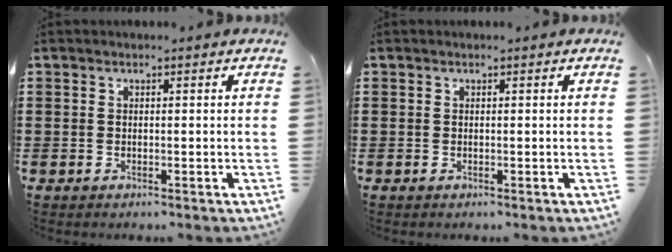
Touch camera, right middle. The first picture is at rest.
{"total": 0.0}